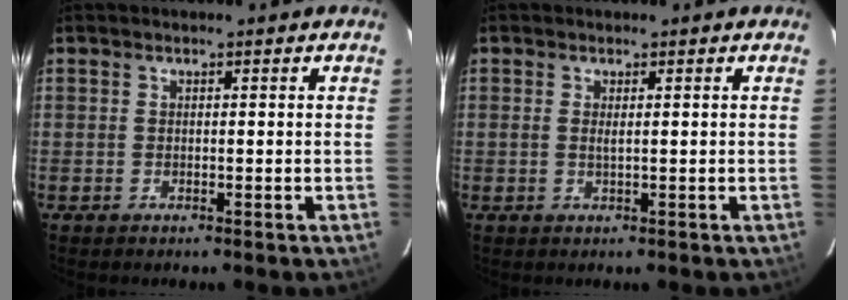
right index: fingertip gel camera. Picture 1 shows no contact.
{"total": 0.9, "force": [0.2, 0.0, 0.9], "torque": [-0.019, 0.000, 0.003]}